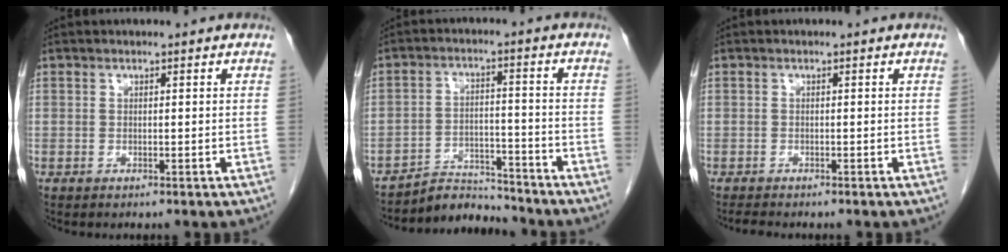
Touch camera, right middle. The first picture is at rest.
{"total": 6.0, "force": [-5.9, 0.5, -1.0], "torque": [0.018, 0.013, -0.096]}
{"total": 1.2, "force": [-1.2, 0.1, 0.4], "torque": [-0.012, -0.005, -0.020]}